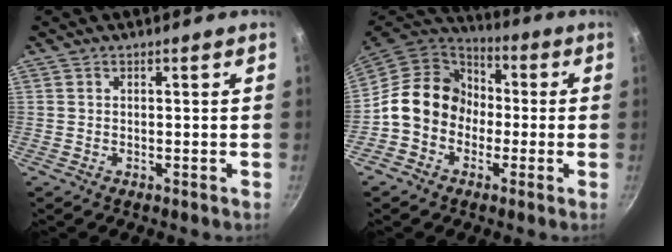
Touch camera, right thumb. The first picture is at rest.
{"total": 13.8, "force": [-1.5, 11.8, 6.9], "torque": [-0.076, 0.045, -0.045]}